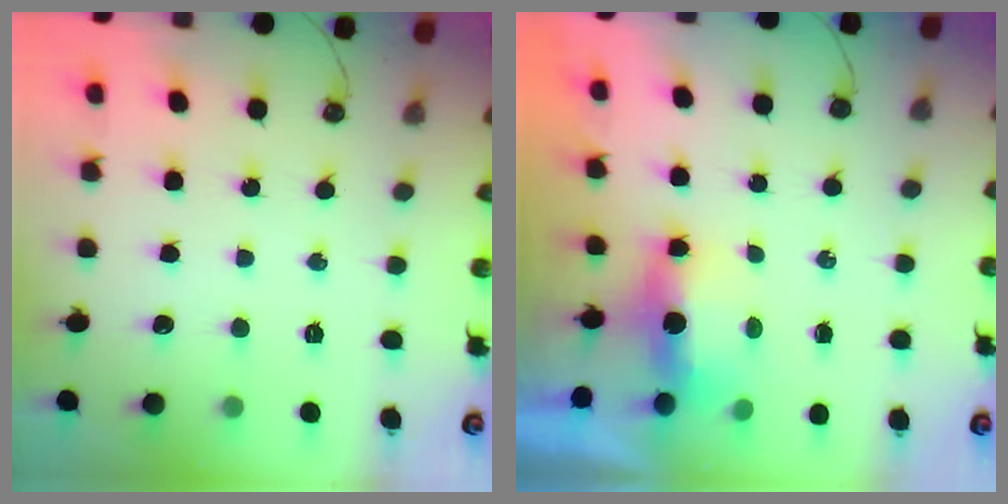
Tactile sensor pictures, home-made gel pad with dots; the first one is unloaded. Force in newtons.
{"total": 11.6, "press": 6.5, "slide": 9.7}